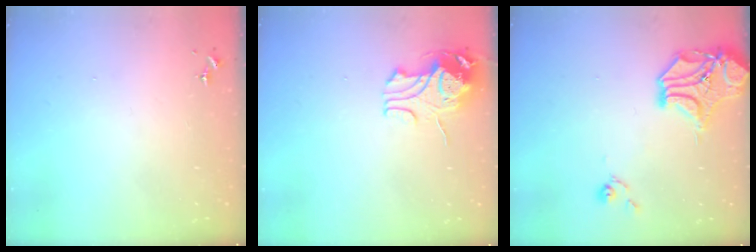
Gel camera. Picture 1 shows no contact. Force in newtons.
{"total": 9.4, "press": 9.4, "slide": 1.1}
{"total": 14.3, "press": 14.1, "slide": 2.3}